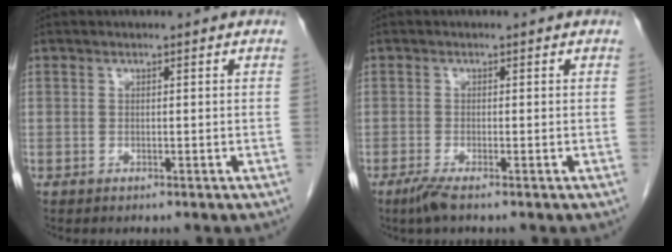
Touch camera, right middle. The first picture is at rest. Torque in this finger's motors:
{"motor_torque": [0.44, -0.23, 0.01, 0.05]}